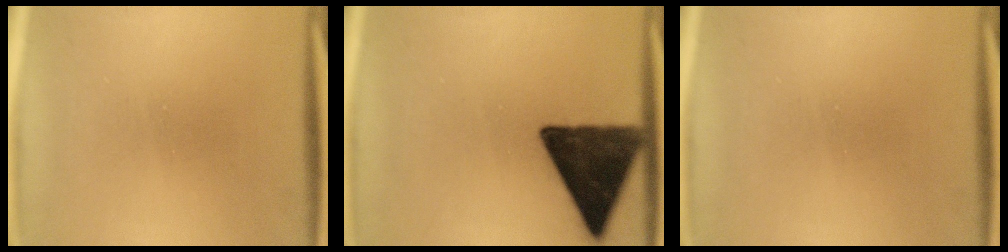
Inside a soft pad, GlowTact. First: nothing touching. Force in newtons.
{"total": 13.6}
{"total": 0.0}